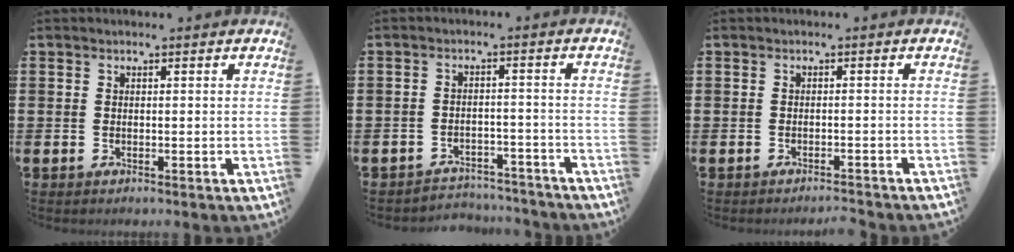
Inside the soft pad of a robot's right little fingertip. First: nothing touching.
{"total": 2.9, "force": [-2.9, 0.5, -0.2], "torque": [-0.005, 0.003, -0.062]}
{"total": 1.2, "force": [-1.2, -0.2, 0.1], "torque": [-0.001, 0.002, -0.024]}